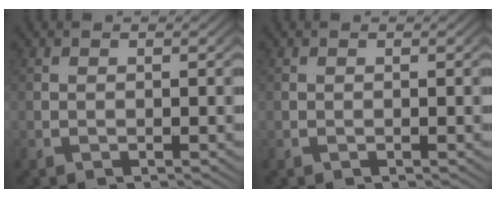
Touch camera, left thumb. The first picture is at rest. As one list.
[{"total": 0.0}]